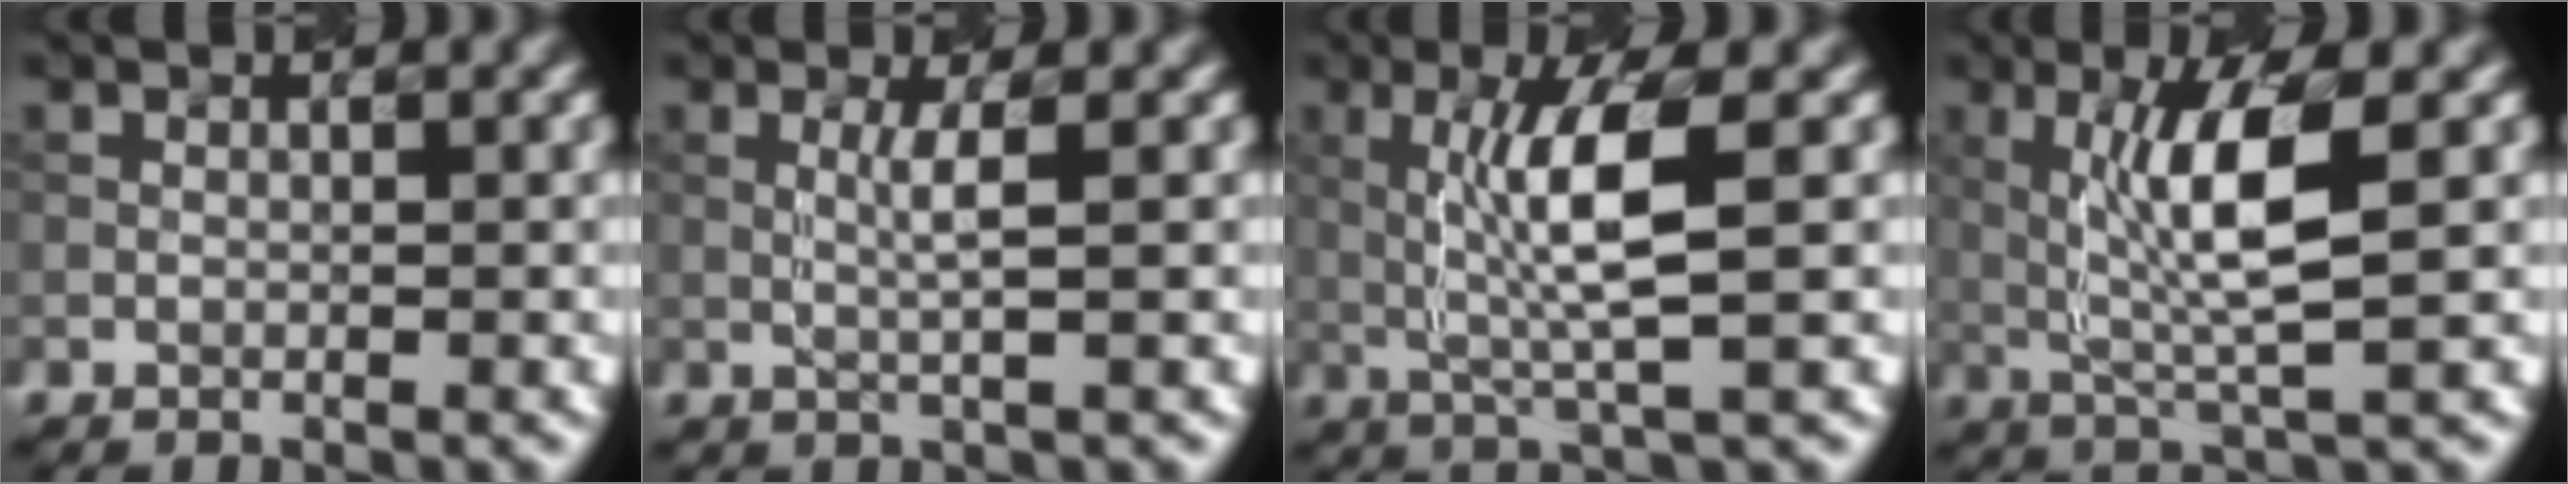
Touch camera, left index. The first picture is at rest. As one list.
[{"total": 1.7, "force": [0.2, 0.0, 1.7], "torque": [-0.039, 0.002, 0.010]}, {"total": 5.2, "force": [0.5, 0.4, 5.1], "torque": [-0.112, 0.005, 0.025]}, {"total": 5.8, "force": [1.0, 0.8, 5.6], "torque": [-0.117, 0.002, 0.032]}]